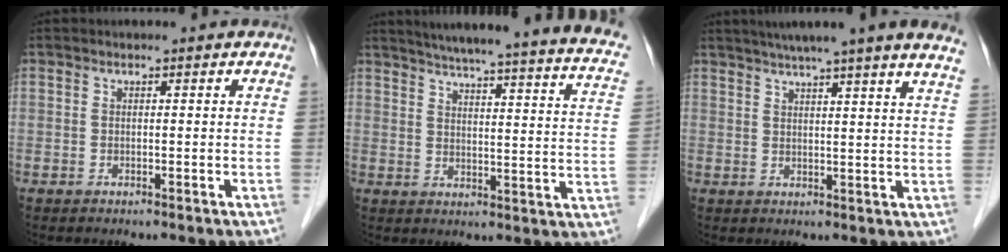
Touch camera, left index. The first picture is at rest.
{"total": 24.0, "force": [19.6, 1.7, 13.7], "torque": [-0.194, -0.024, 0.228]}
{"total": 16.7, "force": [14.0, -1.5, 9.0], "torque": [-0.137, -0.005, 0.167]}